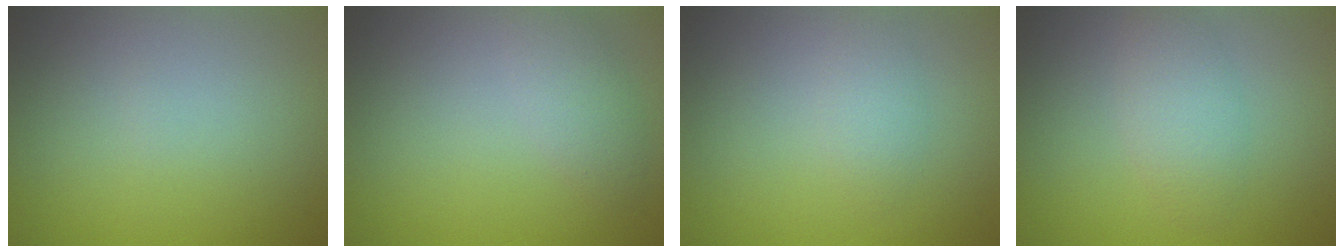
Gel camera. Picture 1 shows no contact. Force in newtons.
{"total": 1.9, "press": 1.9, "slide": 0.1}
{"total": 1.5, "press": 1.5, "slide": 0.0}
{"total": 2.7, "press": 2.7, "slide": 0.1}